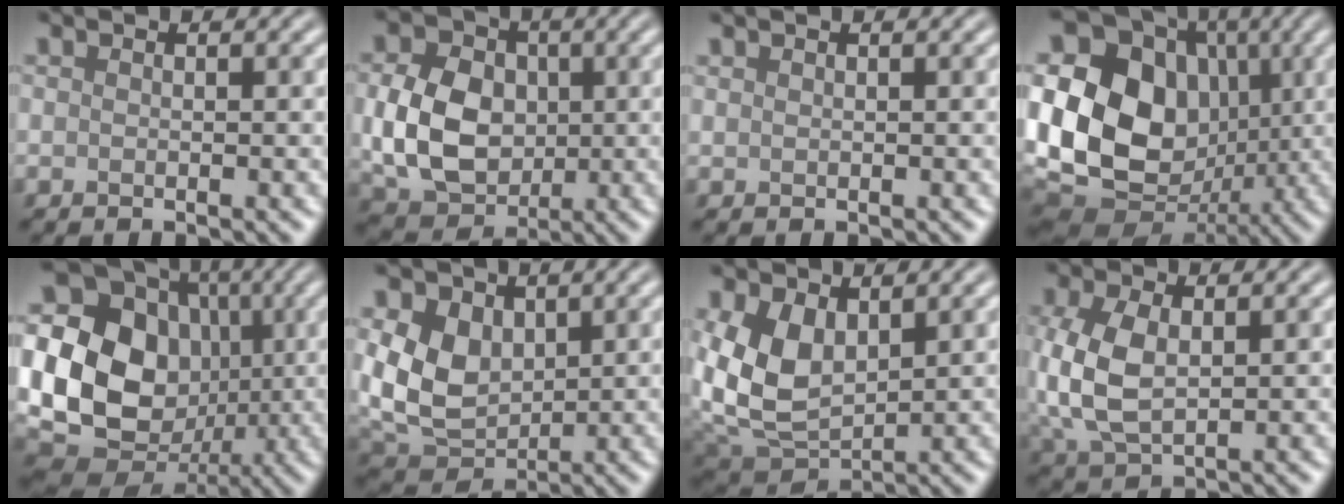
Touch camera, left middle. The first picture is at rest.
{"total": 7.7, "force": [0.0, 5.9, 5.0], "torque": [-0.115, 0.000, 0.001]}
{"total": 0.0}
{"total": 19.2, "force": [1.9, 16.2, 10.2], "torque": [-0.224, 0.024, 0.020]}
{"total": 22.2, "force": [1.7, 19.5, 10.5], "torque": [-0.244, 0.043, -0.012]}
{"total": 7.5, "force": [1.4, 5.4, 5.1], "torque": [-0.131, -0.001, 0.022]}
{"total": 7.7, "force": [1.5, 5.1, 5.5], "torque": [-0.153, -0.013, 0.041]}
{"total": 6.5, "force": [0.3, 4.0, 5.1], "torque": [-0.139, 0.001, 0.011]}